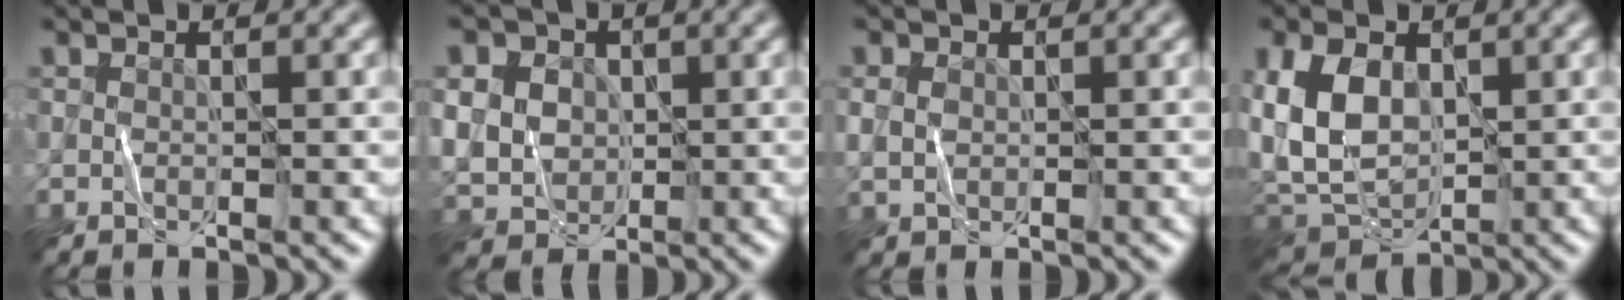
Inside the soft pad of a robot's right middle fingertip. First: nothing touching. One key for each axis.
{"total": 11.3, "fx": 2.7, "fy": 9.7, "fz": 5.1, "tx": -0.113, "ty": 0.024, "tz": 0.031}
{"total": 0.9, "fx": 0.0, "fy": 0.9, "fz": 0.4, "tx": -0.012, "ty": -0.003, "tz": 0.004}
{"total": 7.2, "fx": 0.4, "fy": 5.1, "fz": 5.1, "tx": -0.118, "ty": -0.004, "tz": -0.001}